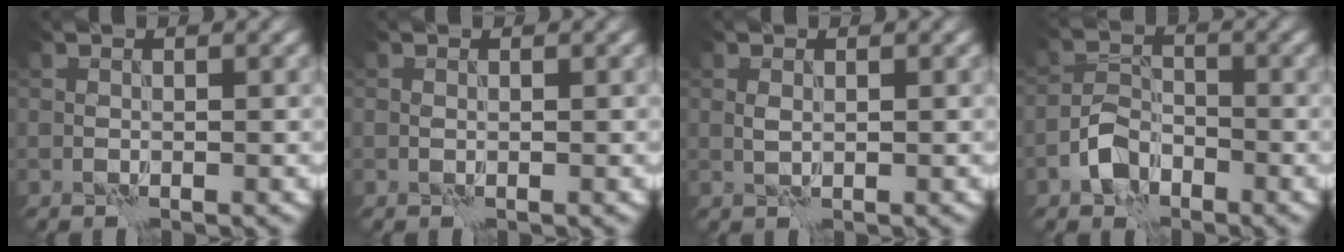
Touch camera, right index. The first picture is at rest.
{"total": 0.0}
{"total": 0.7, "force": [0.2, 0.4, 0.5], "torque": [-0.015, 0.000, 0.006]}
{"total": 3.3, "force": [-2.1, 2.0, 1.6], "torque": [-0.025, 0.009, -0.047]}